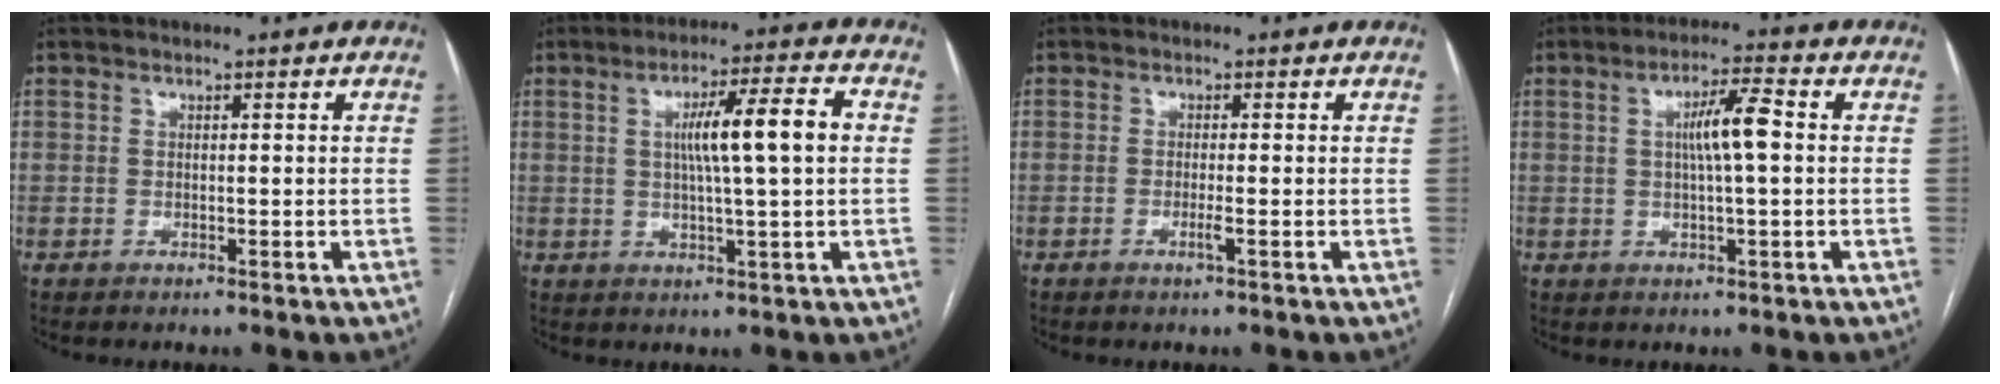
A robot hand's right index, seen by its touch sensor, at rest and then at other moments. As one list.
[{"total": 9.4, "force": [1.2, 0.1, 9.3], "torque": [-0.151, 0.012, 0.021]}, {"total": 1.4, "force": [-0.6, -0.2, 1.2], "torque": [-0.025, -0.002, -0.012]}, {"total": 6.0, "force": [0.6, 0.5, 6.0], "torque": [-0.105, 0.011, 0.010]}]